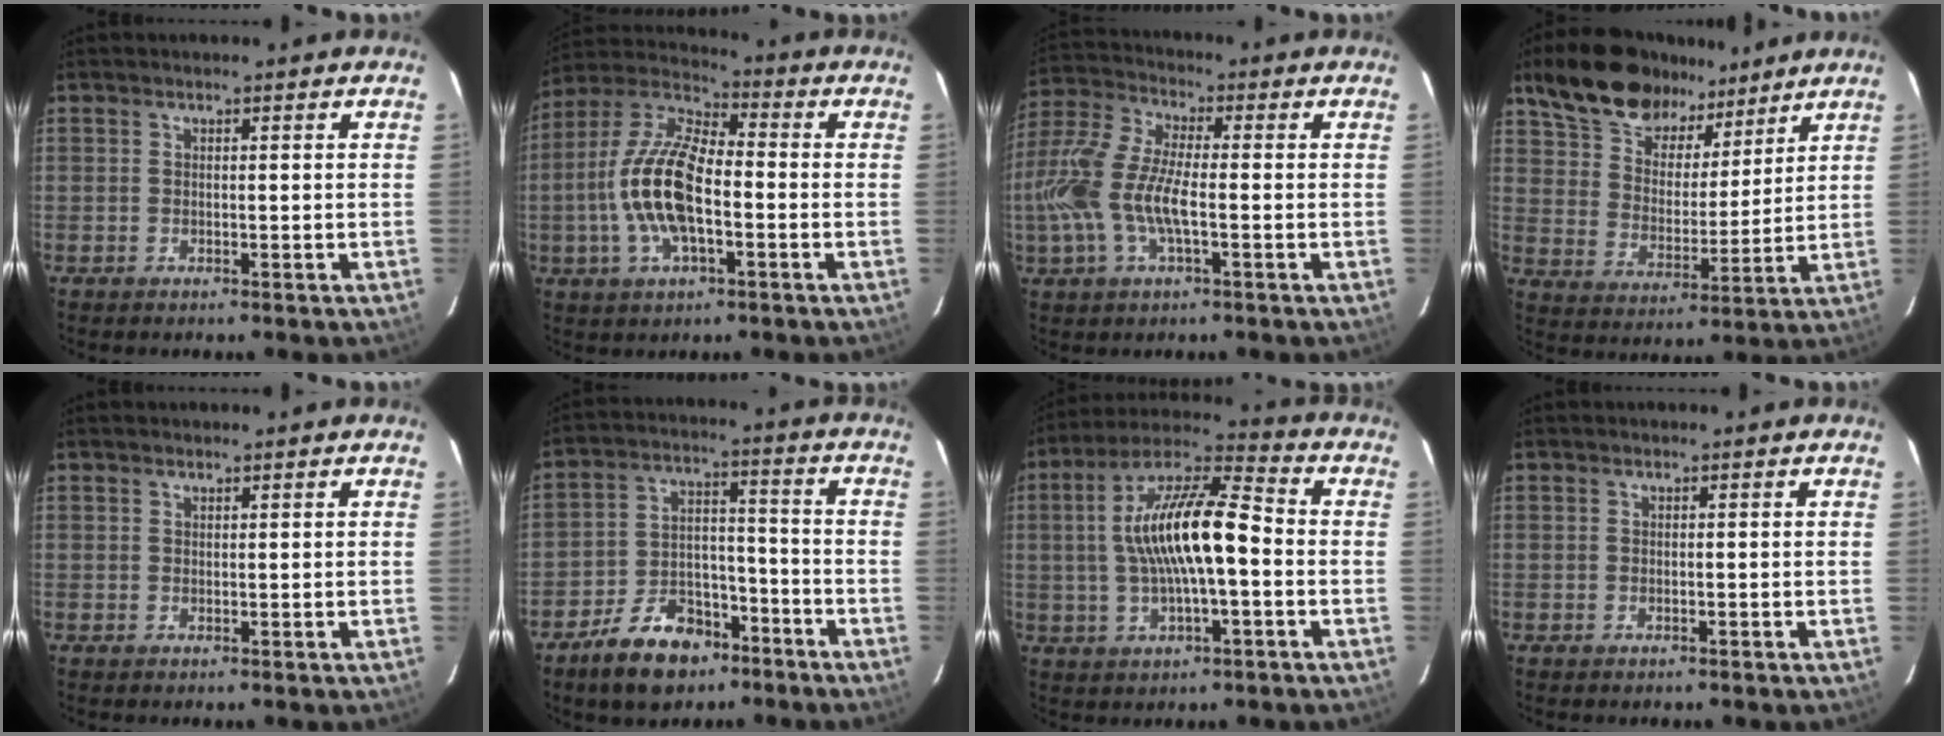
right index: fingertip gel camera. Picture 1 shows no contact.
{"total": 15.5, "force": [-3.0, 6.6, 13.7], "torque": [-0.282, 0.004, -0.064]}
{"total": 14.7, "force": [-2.6, 5.2, 13.5], "torque": [-0.293, 0.000, -0.057]}
{"total": 18.2, "force": [12.8, 9.2, 9.2], "torque": [-0.195, 0.060, 0.231]}
{"total": 0.5, "force": [0.5, 0.2, 0.0], "torque": [0.000, 0.002, 0.009]}
{"total": 12.6, "force": [-8.6, 7.2, 5.7], "torque": [-0.119, 0.025, -0.130]}
{"total": 15.3, "force": [-0.7, 4.1, 14.8], "torque": [-0.271, 0.020, -0.016]}
{"total": 0.0}